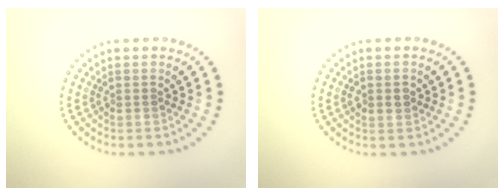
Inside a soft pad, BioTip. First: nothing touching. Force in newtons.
{"total": 1.3, "press": 1.3, "slide": 0.3}